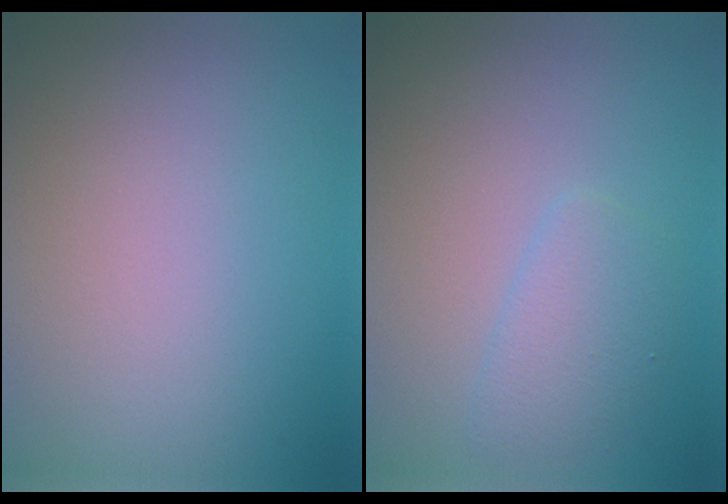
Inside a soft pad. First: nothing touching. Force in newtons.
{"total": 2.2, "press": 2.2, "slide": 0.1}